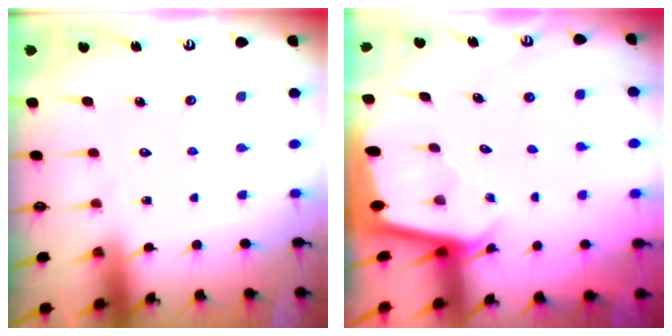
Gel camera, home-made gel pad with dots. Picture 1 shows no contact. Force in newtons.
{"total": 2.2, "press": 2.2, "slide": 0.1}